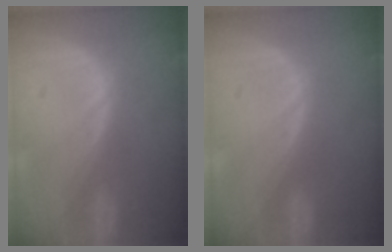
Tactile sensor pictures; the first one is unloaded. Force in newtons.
{"total": 0.0}